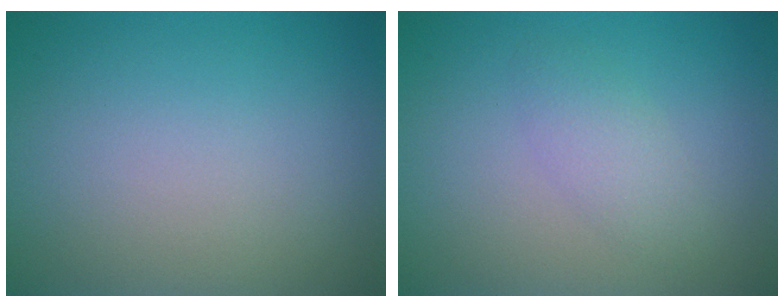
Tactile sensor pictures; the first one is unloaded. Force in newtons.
{"total": 1.8, "press": 1.8, "slide": 0.0}